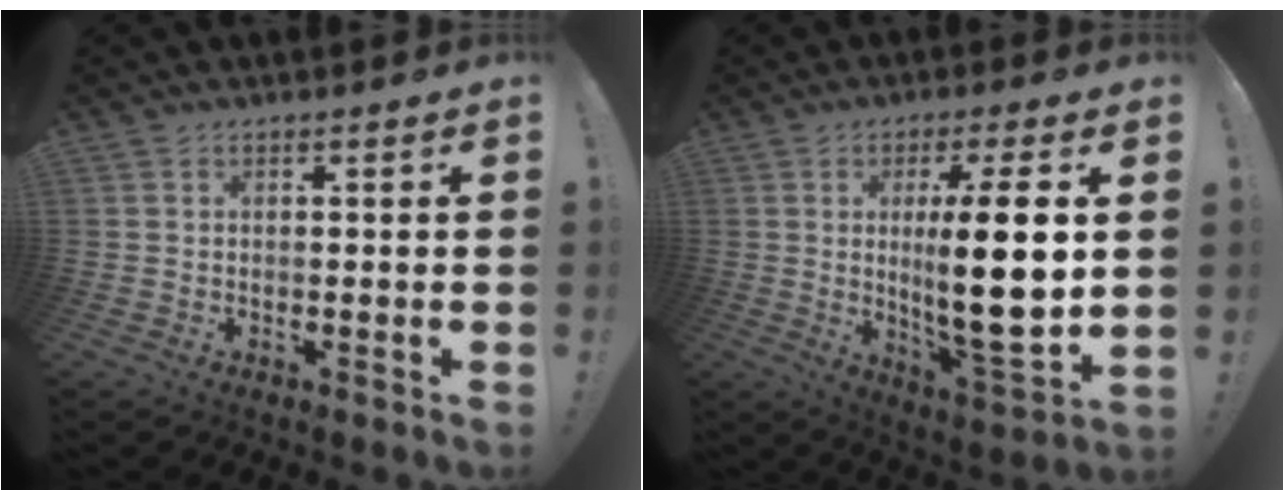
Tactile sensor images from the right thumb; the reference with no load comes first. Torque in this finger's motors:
{"motor_torque": [1.81, 3.19, 0.99, 0.78, 0.16]}